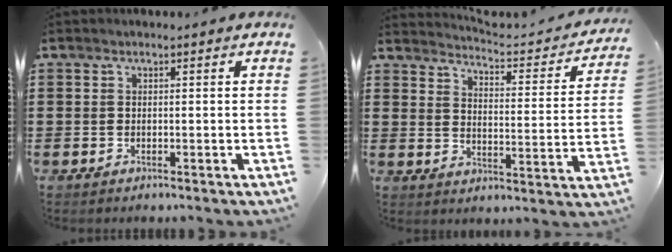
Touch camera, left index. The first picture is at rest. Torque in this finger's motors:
{"motor_torque": [0.77, -1.36, -0.07, -0.06]}